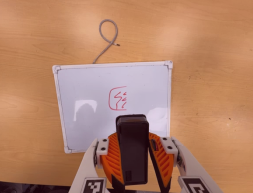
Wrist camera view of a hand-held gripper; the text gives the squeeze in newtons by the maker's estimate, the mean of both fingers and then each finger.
{"total": 8.6, "left": 8.7, "right": 8.5}